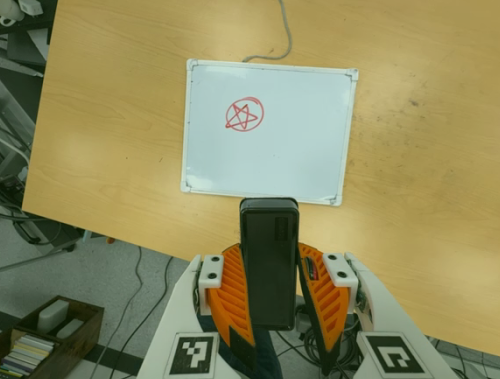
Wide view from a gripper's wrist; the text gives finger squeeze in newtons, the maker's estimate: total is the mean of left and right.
{"total": 9.1, "left": 7.5, "right": 10.6}